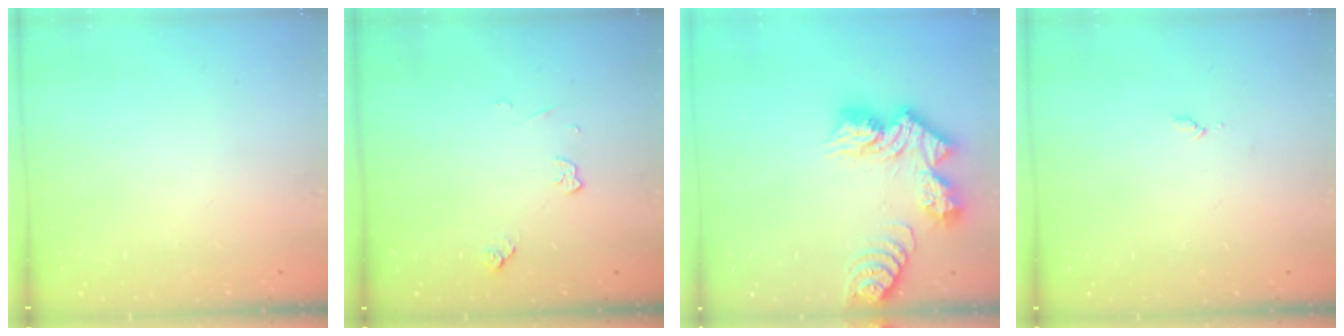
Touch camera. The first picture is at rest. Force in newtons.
{"total": 4.8, "press": 4.7, "slide": 0.7}
{"total": 14.7, "press": 14.7, "slide": 1.3}
{"total": 3.6, "press": 3.6, "slide": 0.4}